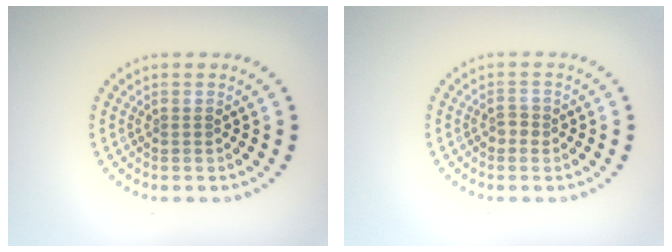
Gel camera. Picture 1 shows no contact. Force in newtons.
{"total": 1.2, "press": 1.1, "slide": 0.4}